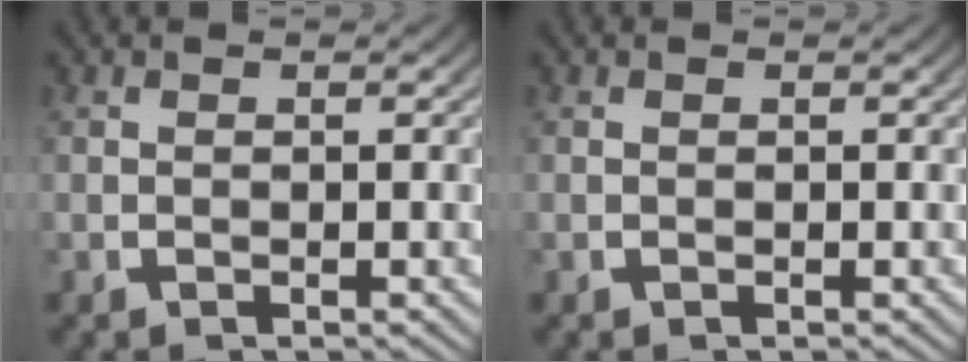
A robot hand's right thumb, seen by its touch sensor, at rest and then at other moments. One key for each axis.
{"total": 0.0}